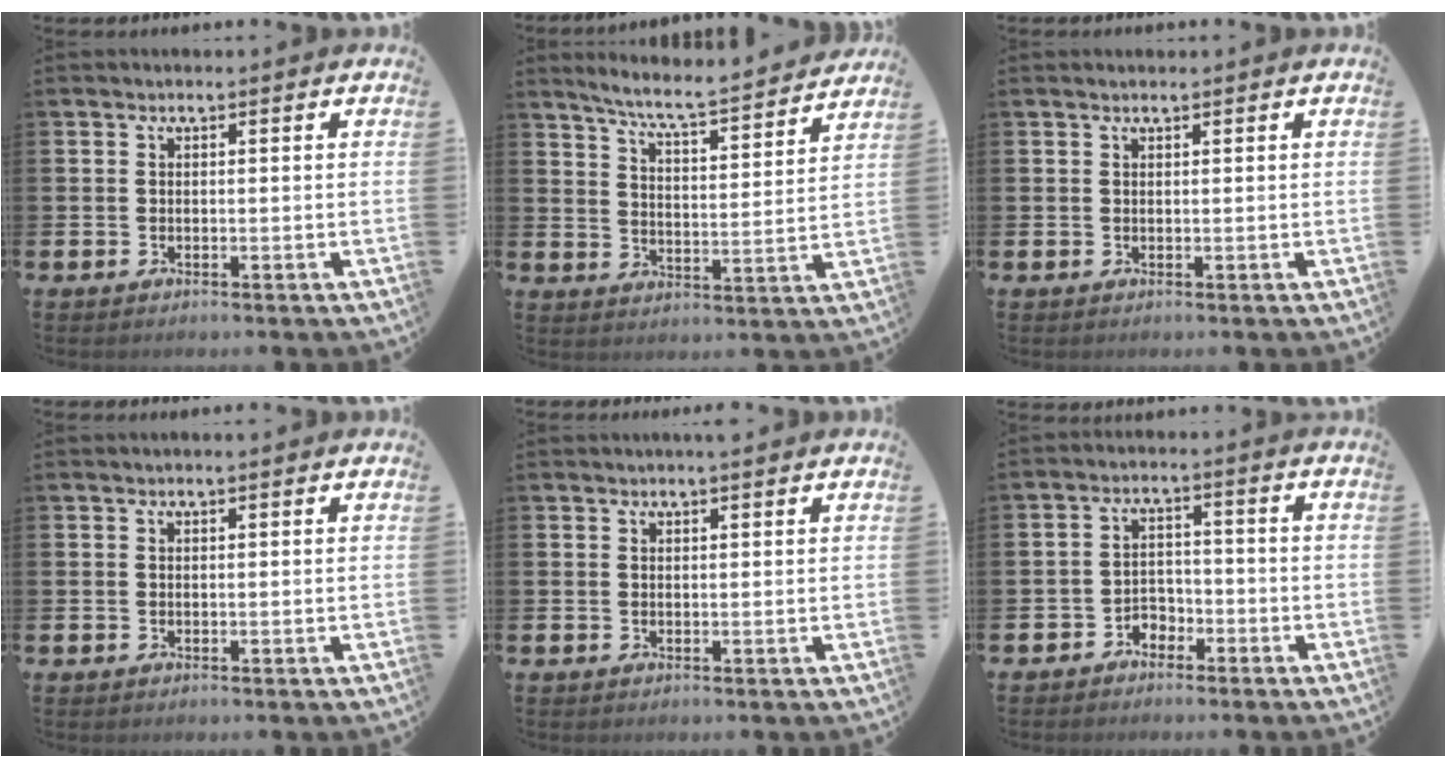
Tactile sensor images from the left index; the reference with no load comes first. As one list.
[{"total": 7.0, "force": [6.6, 0.1, 2.3], "torque": [-0.066, -0.051, 0.110]}, {"total": 0.6, "force": [0.6, 0.1, 0.2], "torque": [-0.003, 0.001, 0.010]}, {"total": 0.7, "force": [0.6, 0.0, 0.3], "torque": [-0.005, 0.001, 0.010]}, {"total": 1.6, "force": [1.5, 0.0, 0.4], "torque": [-0.001, -0.004, 0.026]}, {"total": 2.6, "force": [-2.2, 1.5, 0.3], "torque": [-0.019, 0.006, -0.047]}]